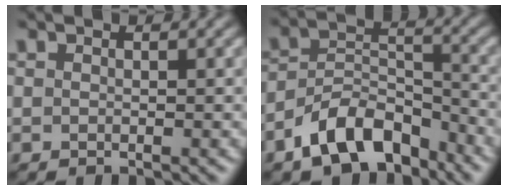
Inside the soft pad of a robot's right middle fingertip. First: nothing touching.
{"total": 7.8, "force": [-5.4, 3.9, 4.0], "torque": [-0.061, 0.002, -0.108]}